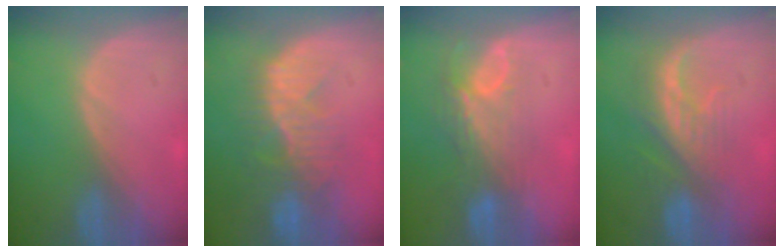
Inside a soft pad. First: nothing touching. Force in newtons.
{"total": 10.3, "press": 8.8, "slide": 5.4}
{"total": 7.9, "press": 7.0, "slide": 3.7}
{"total": 8.0, "press": 7.4, "slide": 3.1}